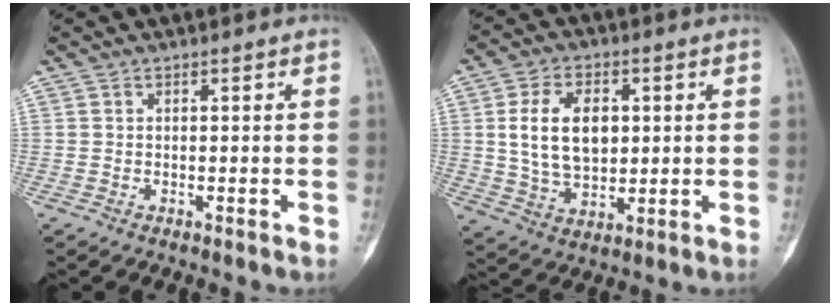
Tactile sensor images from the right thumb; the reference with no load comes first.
{"total": 12.6, "force": [2.1, 8.1, 9.4], "torque": [-0.149, -0.007, 0.045]}